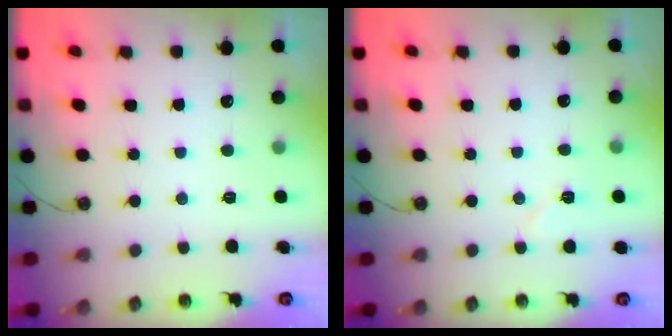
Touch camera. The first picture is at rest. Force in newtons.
{"total": 5.8, "press": 5.2, "slide": 2.5}